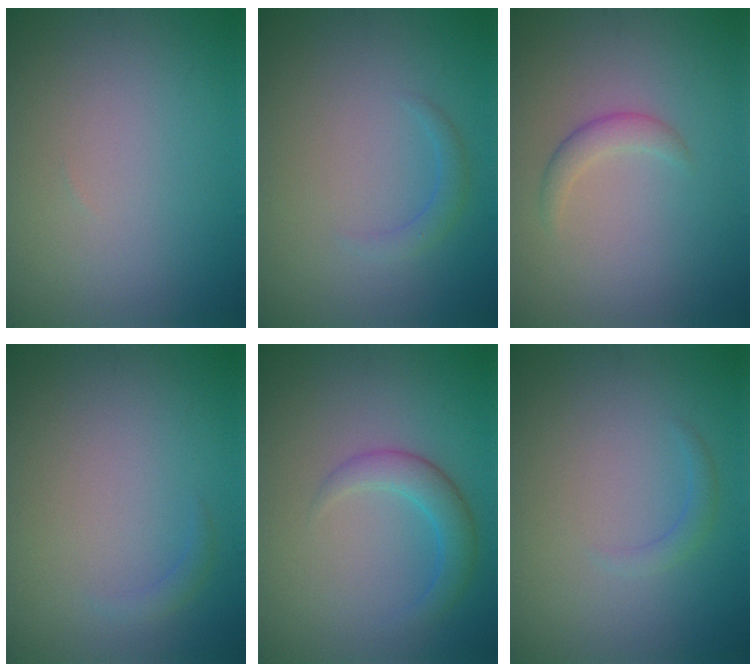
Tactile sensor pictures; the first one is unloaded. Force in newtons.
{"total": 1.3, "press": 1.3, "slide": 0.1}
{"total": 1.6, "press": 1.6, "slide": 0.1}
{"total": 0.9, "press": 0.9, "slide": 0.0}
{"total": 2.8, "press": 2.8, "slide": 0.1}
{"total": 1.1, "press": 1.1, "slide": 0.2}